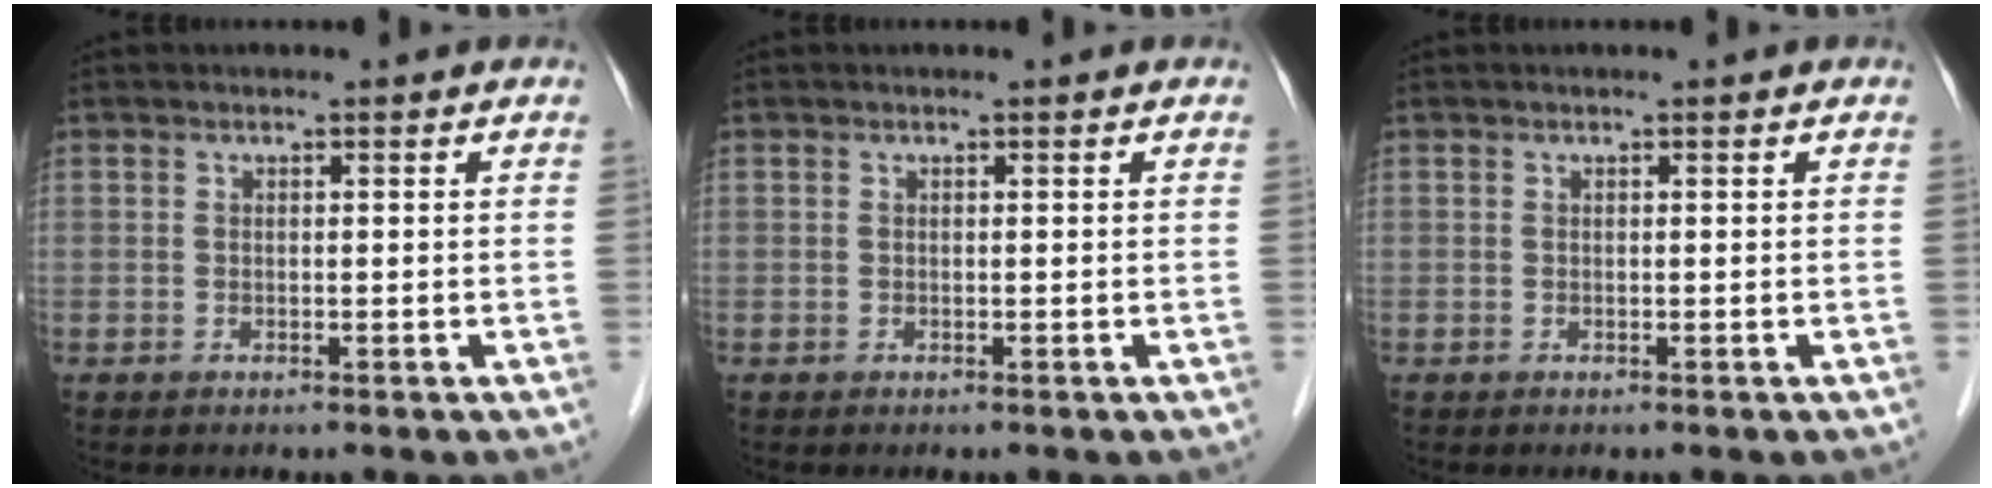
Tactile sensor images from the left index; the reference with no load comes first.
{"total": 0.0}
{"total": 0.0}